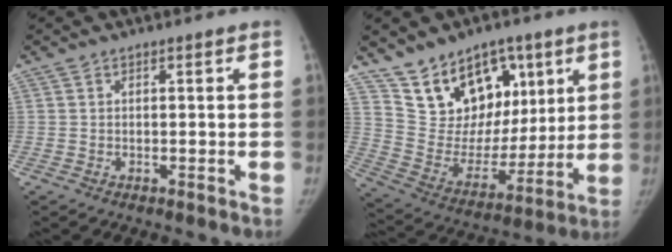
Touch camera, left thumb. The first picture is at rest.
{"total": 18.6, "force": [10.8, 12.7, 8.4], "torque": [-0.083, -0.044, 0.203]}